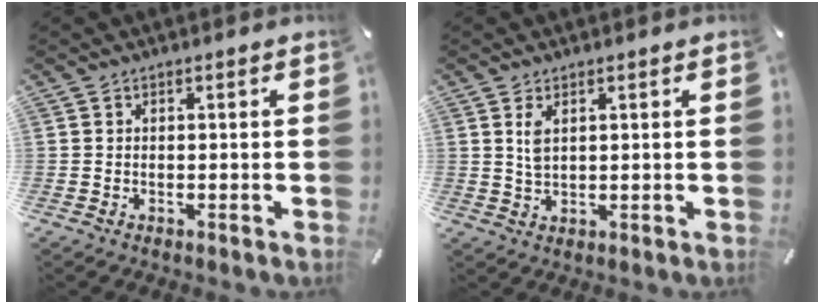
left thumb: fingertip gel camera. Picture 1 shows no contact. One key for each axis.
{"total": 3.2, "fx": 1.2, "fy": 1.4, "fz": 2.6, "tx": -0.057, "ty": 0.004, "tz": 0.021}